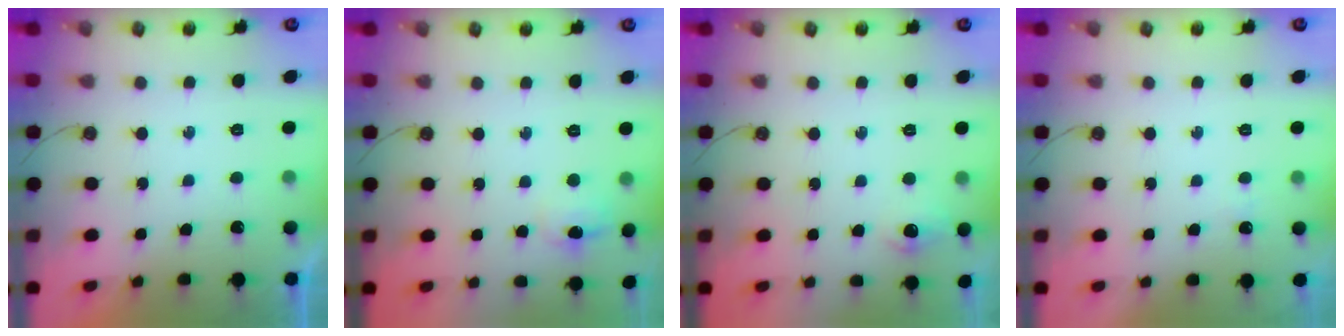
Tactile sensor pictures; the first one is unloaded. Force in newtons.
{"total": 6.6, "press": 6.6, "slide": 0.7}
{"total": 6.9, "press": 6.8, "slide": 0.9}
{"total": 12.8, "press": 2.8, "slide": 12.5}